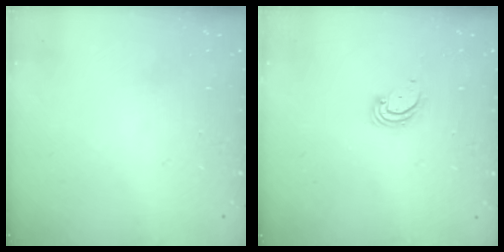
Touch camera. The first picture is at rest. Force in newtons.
{"total": 2.8, "press": 2.8, "slide": 0.2}